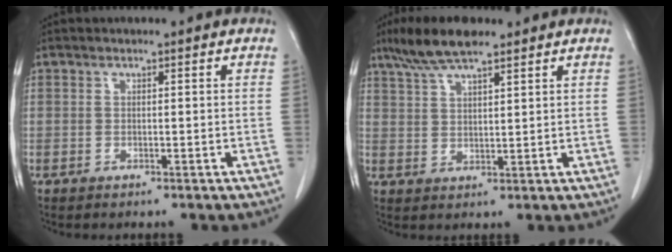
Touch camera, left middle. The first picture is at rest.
{"total": 8.0, "force": [6.1, 1.5, 4.9], "torque": [-0.102, 0.015, 0.113]}